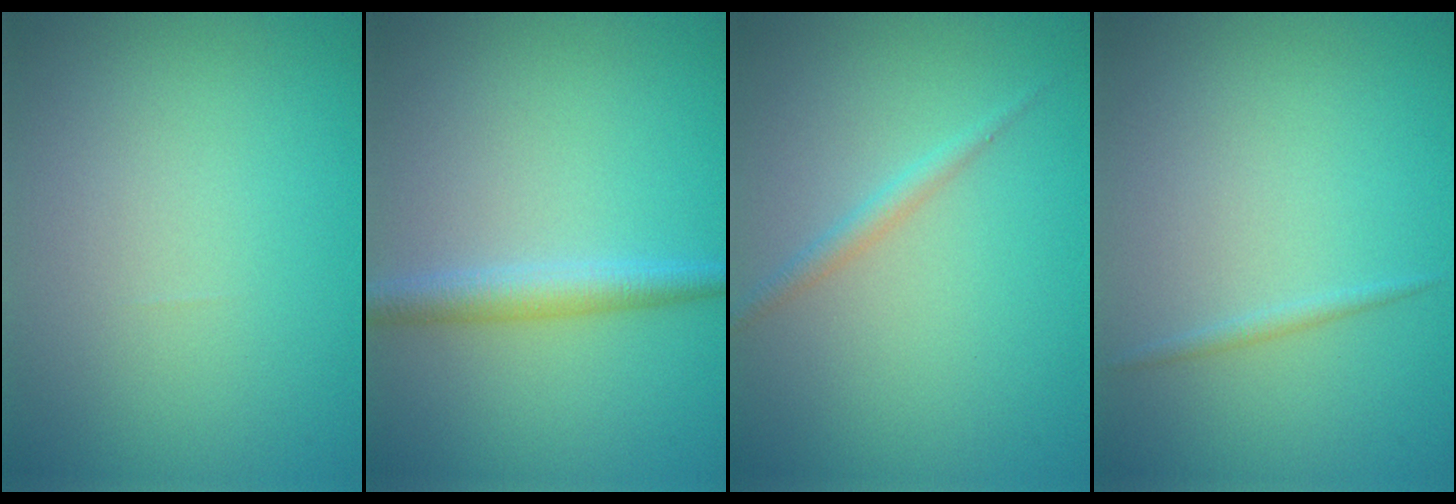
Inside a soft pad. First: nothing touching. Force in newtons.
{"total": 2.6, "press": 2.6, "slide": 0.0}
{"total": 1.3, "press": 1.3, "slide": 0.0}
{"total": 0.7, "press": 0.7, "slide": 0.0}